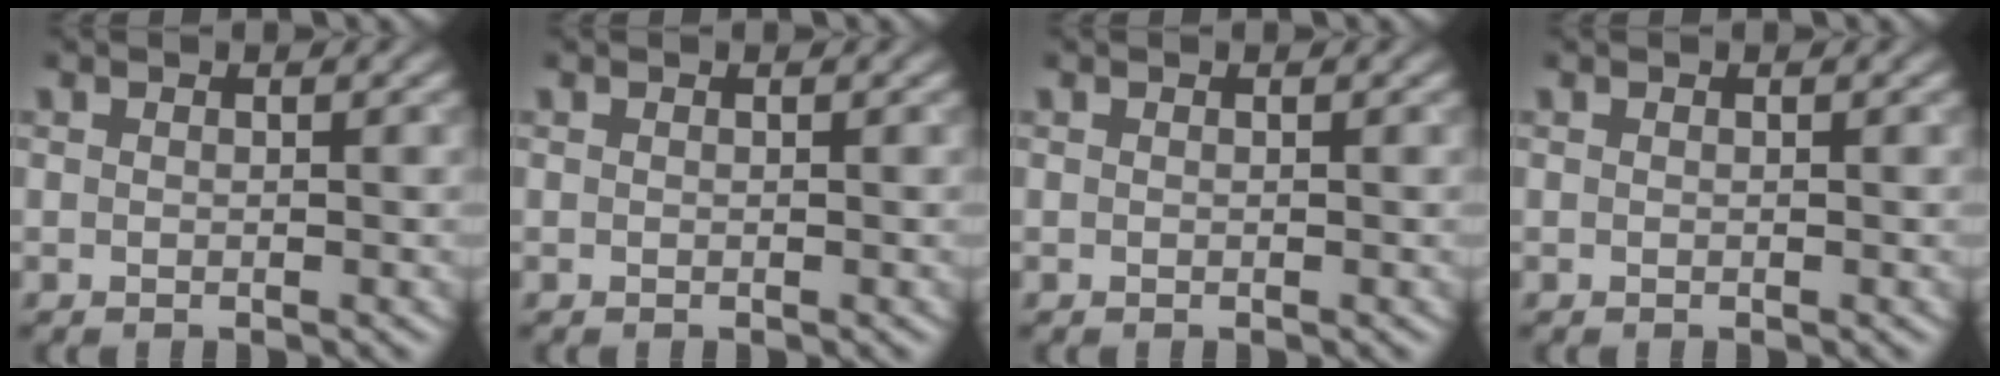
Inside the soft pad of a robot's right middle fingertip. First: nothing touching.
{"total": 0.0}
{"total": 0.0}
{"total": 0.0}